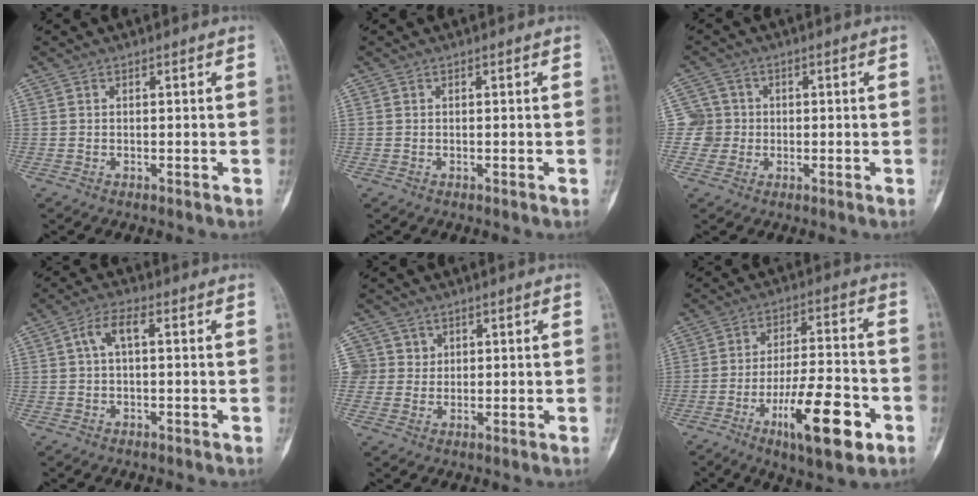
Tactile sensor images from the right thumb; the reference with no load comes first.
{"total": 0.0}
{"total": 4.4, "force": [-0.2, 4.4, -0.1], "torque": [0.033, 0.011, -0.010]}
{"total": 4.3, "force": [0.8, 1.7, 3.8], "torque": [-0.078, 0.018, 0.012]}
{"total": 4.1, "force": [1.5, 3.8, -0.3], "torque": [0.042, -0.003, 0.021]}
{"total": 16.3, "force": [-7.1, 5.0, 13.8], "torque": [-0.216, 0.030, -0.107]}